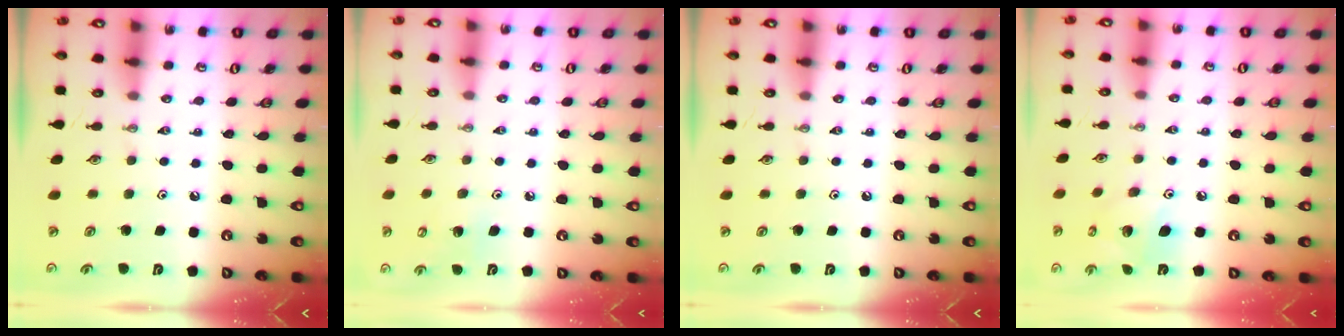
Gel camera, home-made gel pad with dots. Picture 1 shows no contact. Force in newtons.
{"total": 5.5, "press": 5.5, "slide": 1.0}
{"total": 0.0}
{"total": 9.7, "press": 9.7, "slide": 0.4}